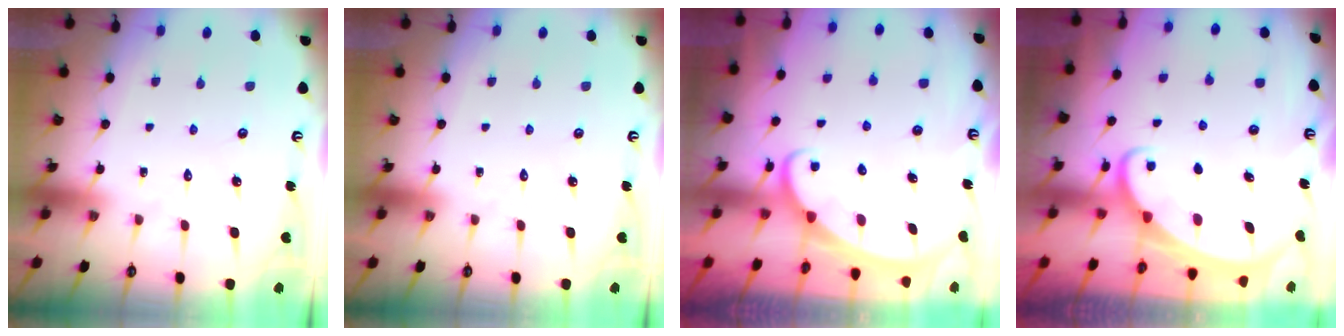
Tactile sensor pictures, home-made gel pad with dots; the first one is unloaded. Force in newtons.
{"total": 0.0}
{"total": 2.4, "press": 2.4, "slide": 0.4}
{"total": 2.3, "press": 2.3, "slide": 0.3}